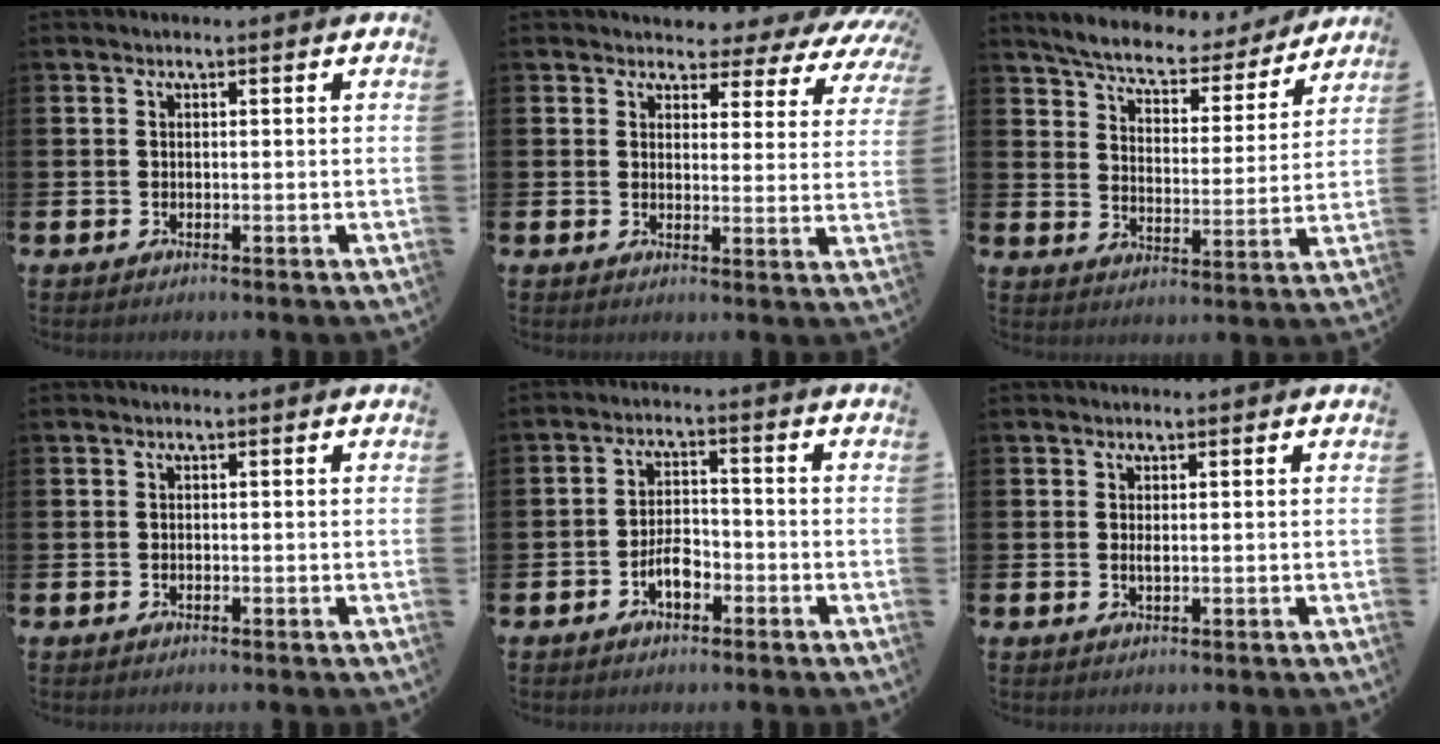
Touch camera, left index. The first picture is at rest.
{"total": 3.4, "force": [2.9, 1.6, 0.6], "torque": [-0.018, -0.031, 0.042]}
{"total": 6.7, "force": [6.3, 1.5, 1.7], "torque": [-0.060, -0.047, 0.106]}
{"total": 0.0}
{"total": 3.8, "force": [-1.9, 1.8, 2.7], "torque": [-0.046, 0.009, -0.036]}
{"total": 0.7, "force": [0.2, 0.1, 0.7], "torque": [-0.013, 0.000, 0.003]}